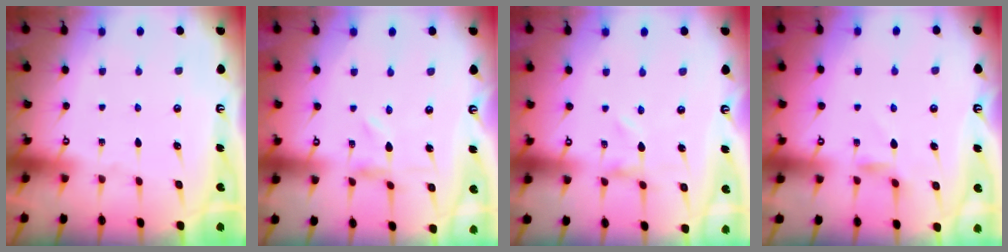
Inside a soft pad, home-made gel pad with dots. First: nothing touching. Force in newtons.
{"total": 0.0}
{"total": 0.0}
{"total": 4.6, "press": 4.6, "slide": 0.5}